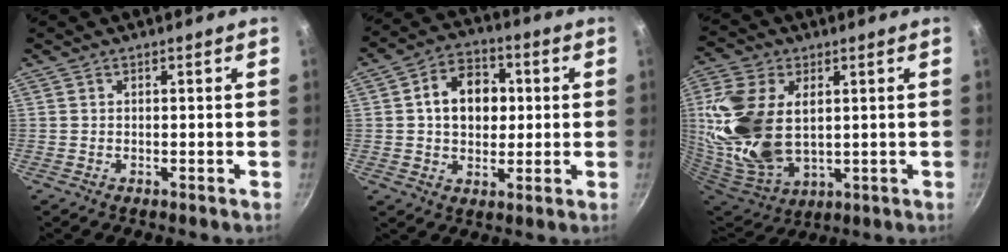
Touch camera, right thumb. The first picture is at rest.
{"total": 11.6, "force": [1.5, 8.7, 7.5], "torque": [-0.084, 0.014, 0.014]}
{"total": 21.0, "force": [3.3, 13.1, 16.1], "torque": [-0.326, -0.024, 0.075]}